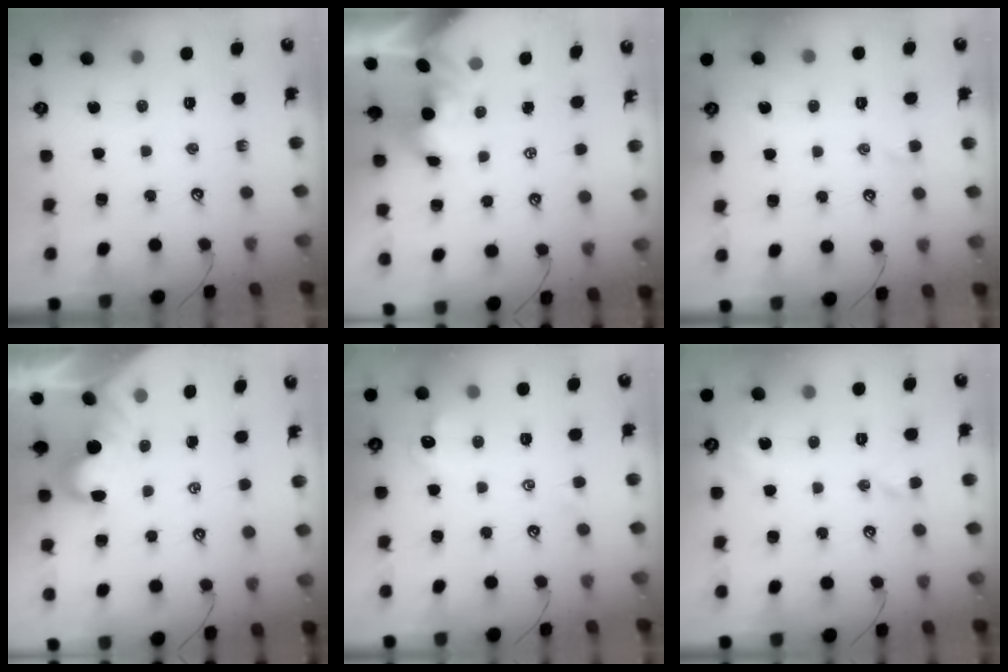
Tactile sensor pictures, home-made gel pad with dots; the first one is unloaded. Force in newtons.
{"total": 1.7, "press": 1.5, "slide": 0.7}
{"total": 0.7, "press": 0.5, "slide": 0.5}
{"total": 2.0, "press": 1.8, "slide": 0.9}
{"total": 2.6, "press": 2.6, "slide": 0.6}
{"total": 1.7, "press": 1.6, "slide": 0.6}